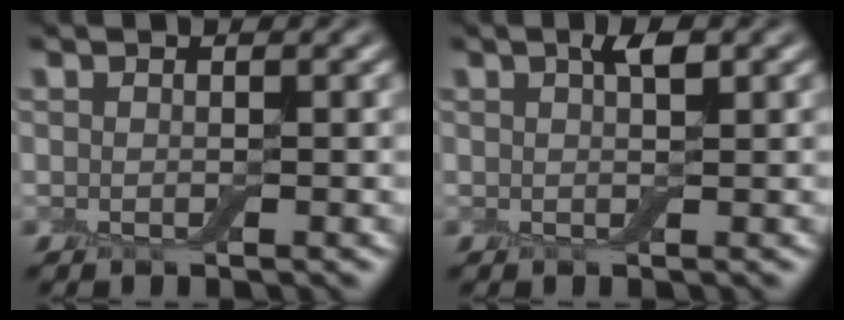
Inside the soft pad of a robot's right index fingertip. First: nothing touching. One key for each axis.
{"total": 1.6, "fx": 0.7, "fy": 0.3, "fz": 1.4, "tx": -0.022, "ty": 0.001, "tz": 0.010}